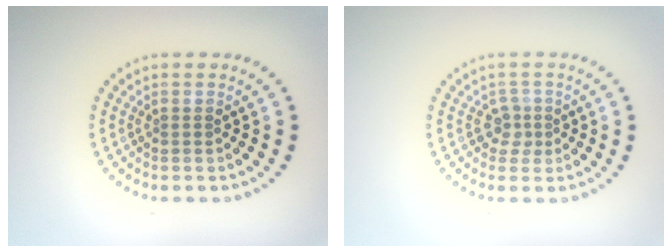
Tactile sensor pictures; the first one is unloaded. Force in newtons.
{"total": 1.6, "press": 1.3, "slide": 1.0}